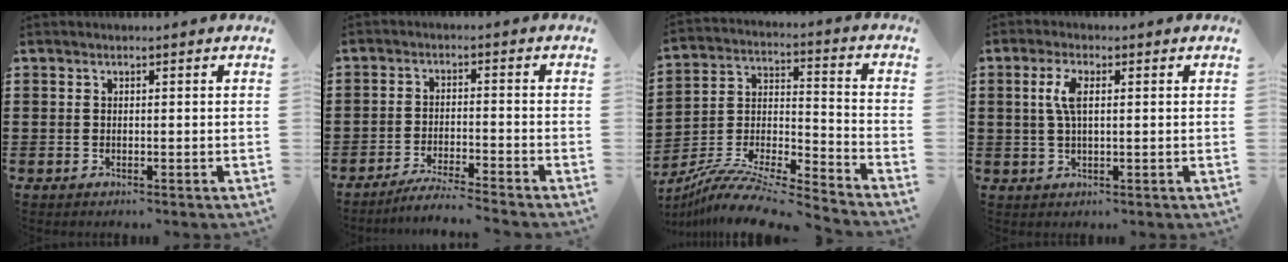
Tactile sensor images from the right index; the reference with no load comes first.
{"total": 3.9, "force": [-3.7, -0.4, 1.1], "torque": [-0.019, -0.003, -0.075]}
{"total": 10.0, "force": [-9.2, 1.0, 3.8], "torque": [-0.070, 0.010, -0.183]}
{"total": 4.3, "force": [0.8, 1.5, 3.9], "torque": [-0.088, 0.006, 0.009]}